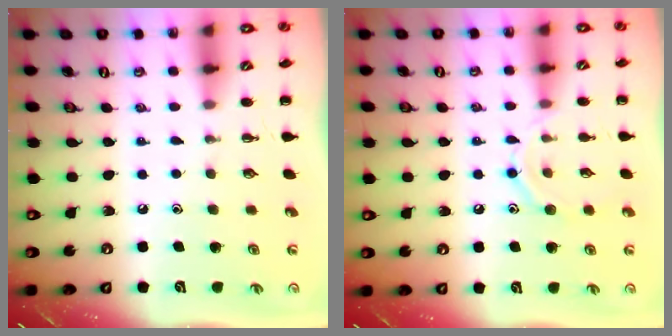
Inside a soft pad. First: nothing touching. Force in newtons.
{"total": 9.8, "press": 9.7, "slide": 1.3}